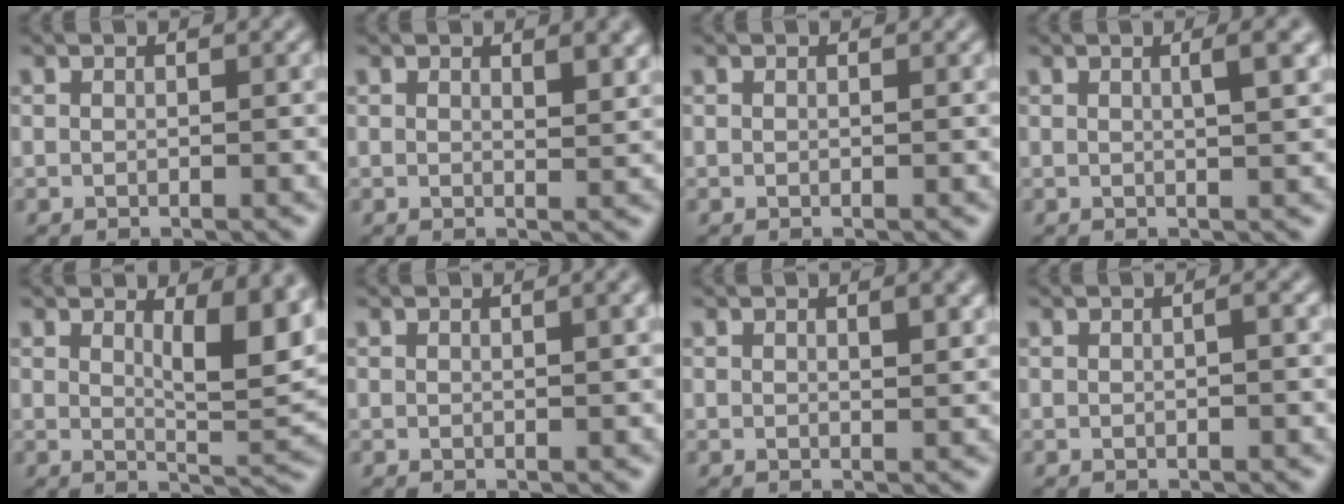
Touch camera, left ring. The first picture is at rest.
{"total": 2.1, "force": [1.2, 0.7, 1.6], "torque": [-0.019, -0.004, 0.021]}
{"total": 0.0}
{"total": 2.7, "force": [0.9, 0.8, 2.5], "torque": [-0.023, 0.008, 0.007]}
{"total": 5.9, "force": [2.3, 1.8, 5.1], "torque": [-0.070, -0.010, 0.039]}
{"total": 1.6, "force": [0.6, 0.4, 1.4], "torque": [-0.016, 0.005, 0.005]}
{"total": 1.6, "force": [0.8, 0.4, 1.3], "torque": [-0.014, -0.002, 0.012]}
{"total": 0.8, "force": [0.0, 0.1, 0.7], "torque": [-0.014, 0.003, 0.001]}